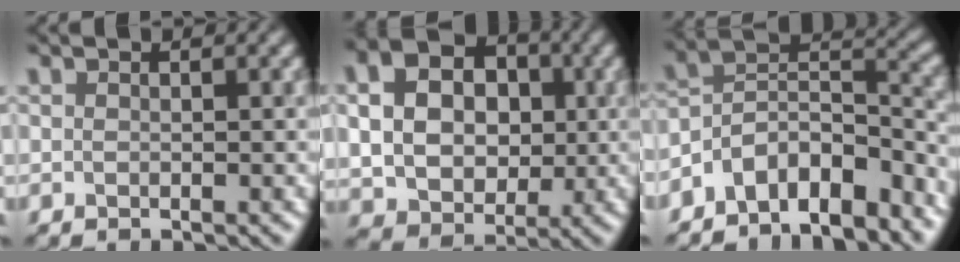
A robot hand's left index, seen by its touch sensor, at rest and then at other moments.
{"total": 8.9, "force": [1.3, 6.8, 5.6], "torque": [-0.119, 0.010, 0.020]}
{"total": 8.8, "force": [-6.1, 4.0, 5.0], "torque": [-0.068, 0.012, -0.117]}